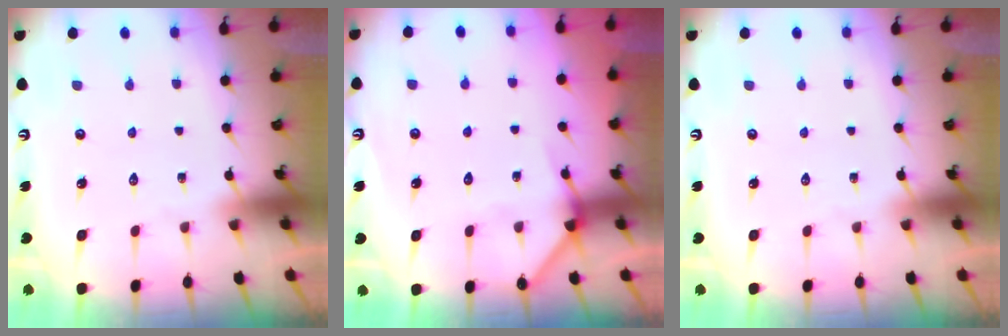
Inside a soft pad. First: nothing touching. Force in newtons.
{"total": 4.2, "press": 4.2, "slide": 0.3}
{"total": 0.0}